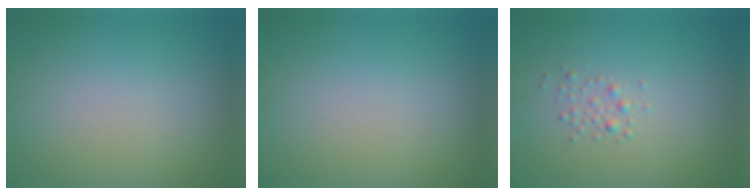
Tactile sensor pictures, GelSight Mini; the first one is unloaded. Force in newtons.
{"total": 0.0}
{"total": 1.2, "press": 1.2, "slide": 0.0}